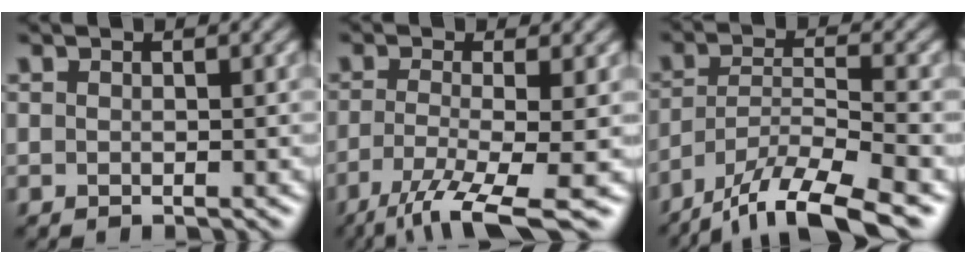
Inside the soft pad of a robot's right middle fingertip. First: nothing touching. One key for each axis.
{"total": 7.3, "fx": -3.9, "fy": 1.4, "fz": 6.0, "tx": -0.104, "ty": -0.017, "tz": -0.078}
{"total": 9.7, "fx": -7.7, "fy": 2.0, "fz": 5.6, "tx": -0.100, "ty": -0.005, "tz": -0.141}